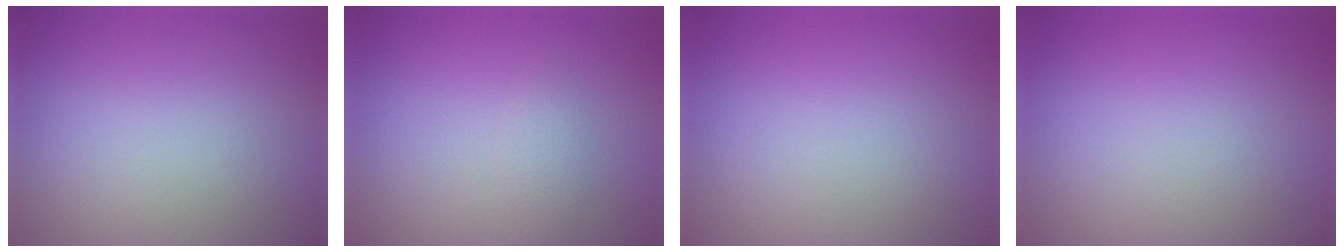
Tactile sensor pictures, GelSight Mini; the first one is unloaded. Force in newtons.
{"total": 1.3, "press": 1.3, "slide": 0.1}
{"total": 0.0}
{"total": 0.0}